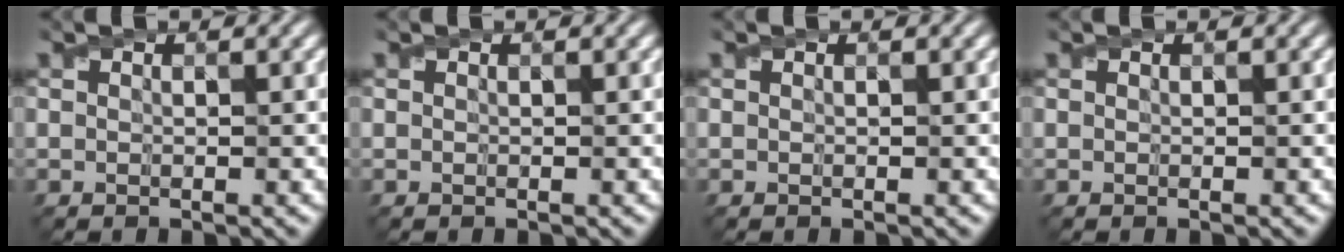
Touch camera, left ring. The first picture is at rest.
{"total": 0.0}
{"total": 0.0}
{"total": 0.0}